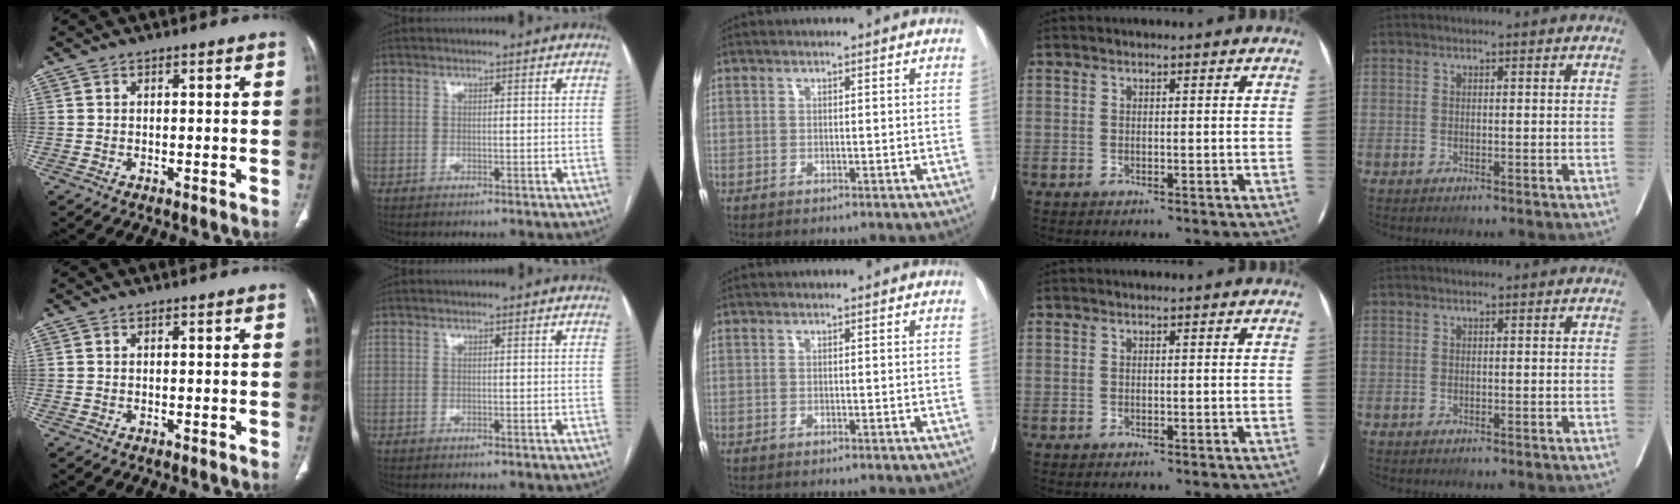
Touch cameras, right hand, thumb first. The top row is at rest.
{}